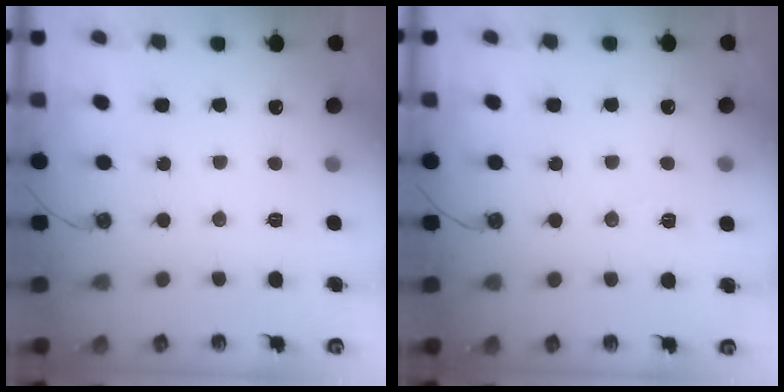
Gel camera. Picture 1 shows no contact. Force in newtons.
{"total": 6.3, "press": 4.7, "slide": 4.2}